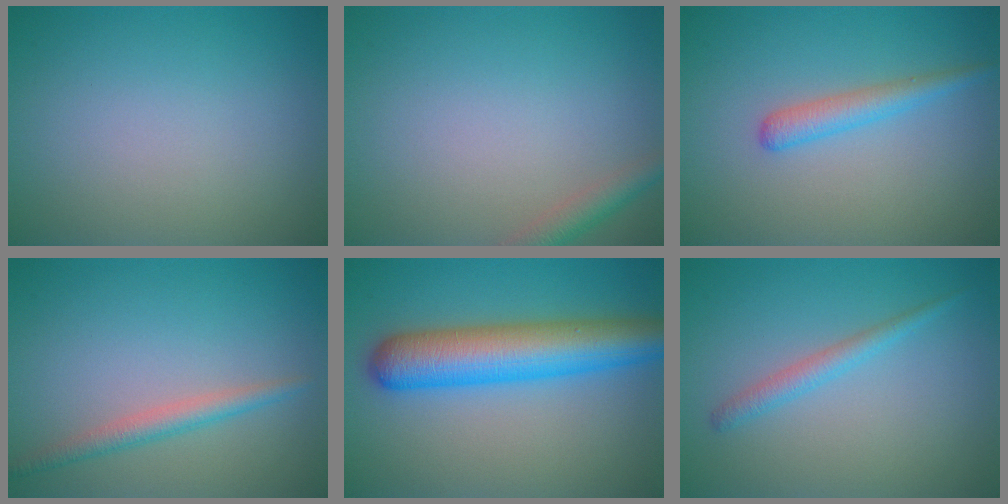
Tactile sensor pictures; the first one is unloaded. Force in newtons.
{"total": 2.0, "press": 2.0, "slide": 0.1}
{"total": 2.2, "press": 2.2, "slide": 0.1}
{"total": 2.2, "press": 2.1, "slide": 0.0}
{"total": 8.2, "press": 8.2, "slide": 0.3}
{"total": 1.7, "press": 1.7, "slide": 0.2}